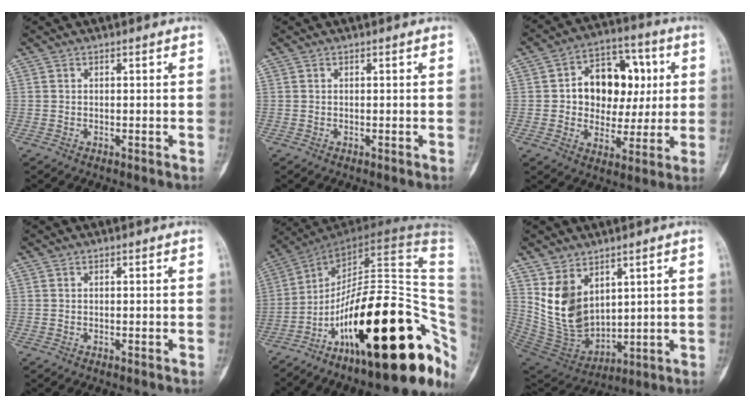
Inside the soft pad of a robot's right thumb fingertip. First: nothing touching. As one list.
[{"total": 0.0}, {"total": 15.4, "force": [2.2, 11.5, 10.1], "torque": [-0.095, 0.018, 0.034]}, {"total": 0.0}, {"total": 31.5, "force": [-10.0, 10.7, 27.9], "torque": [-0.326, 0.087, -0.151]}, {"total": 12.6, "force": [5.0, 8.3, 8.0], "torque": [-0.123, -0.036, 0.127]}]